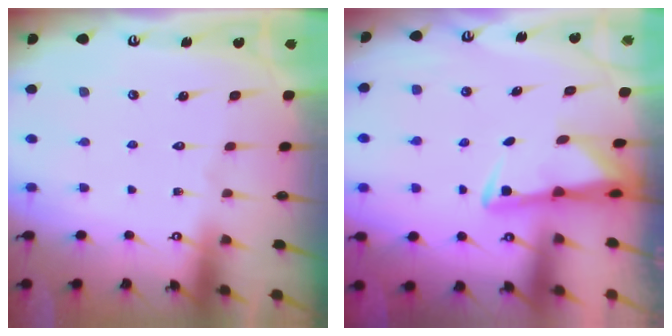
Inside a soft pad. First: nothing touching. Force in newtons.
{"total": 2.9, "press": 2.8, "slide": 0.5}